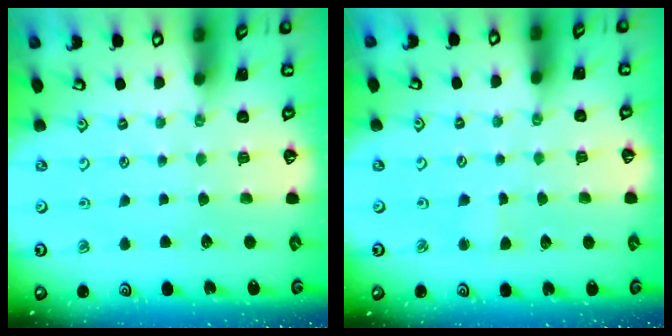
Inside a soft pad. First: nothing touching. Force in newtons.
{"total": 1.9, "press": 1.9, "slide": 0.2}